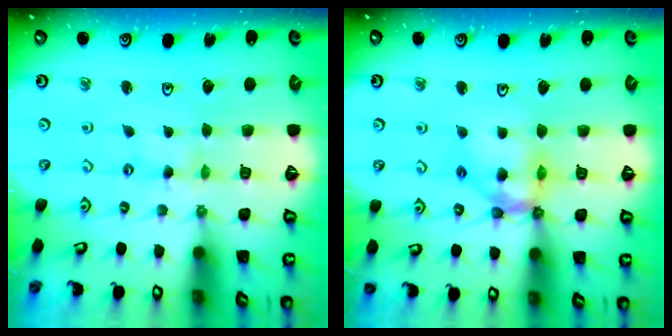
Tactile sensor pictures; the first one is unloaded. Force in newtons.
{"total": 12.5, "press": 12.4, "slide": 1.5}